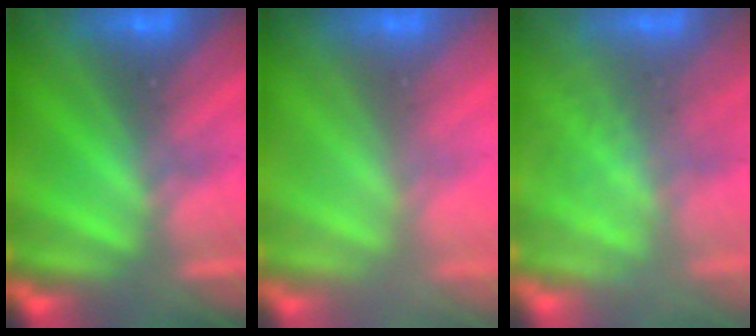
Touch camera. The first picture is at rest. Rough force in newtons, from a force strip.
{"total": 2.8}
{"total": 2.9}